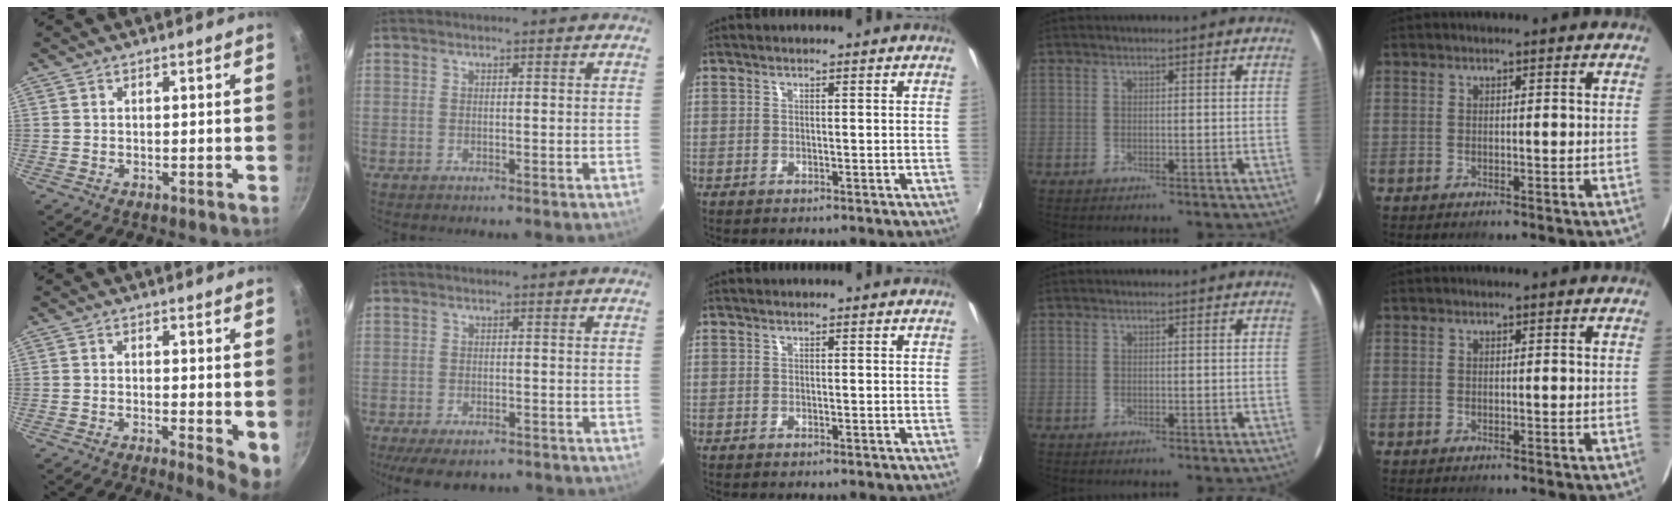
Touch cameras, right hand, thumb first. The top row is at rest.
{"thumb": {"total": 5.0, "force": [-0.8, 1.4, 4.7], "torque": [-0.058, -0.008, -0.009]}, "index": {"total": 9.3, "force": [-7.1, 3.6, 4.8], "torque": [-0.107, -0.023, -0.105]}}